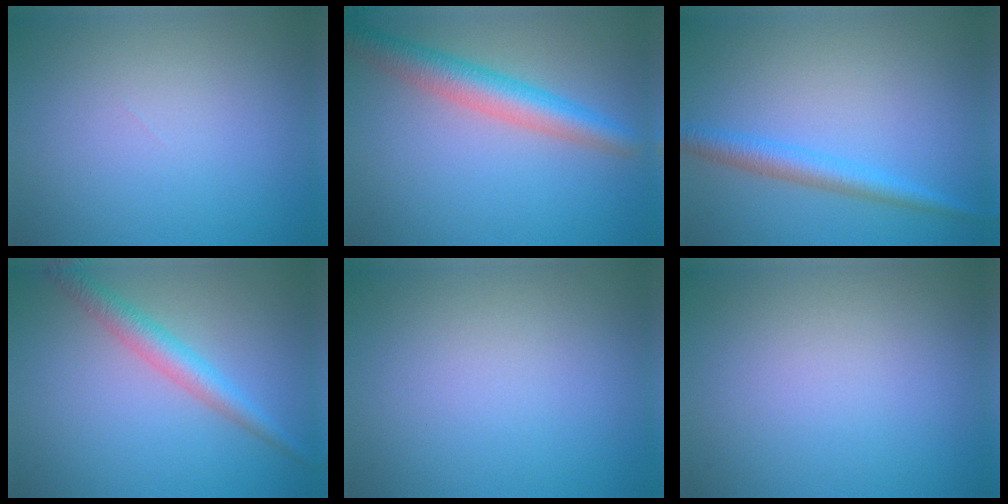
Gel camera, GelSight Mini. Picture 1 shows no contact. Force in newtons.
{"total": 4.8, "press": 4.8, "slide": 0.2}
{"total": 2.8, "press": 2.8, "slide": 0.2}
{"total": 3.0, "press": 3.0, "slide": 0.0}
{"total": 0.0}
{"total": 0.0}